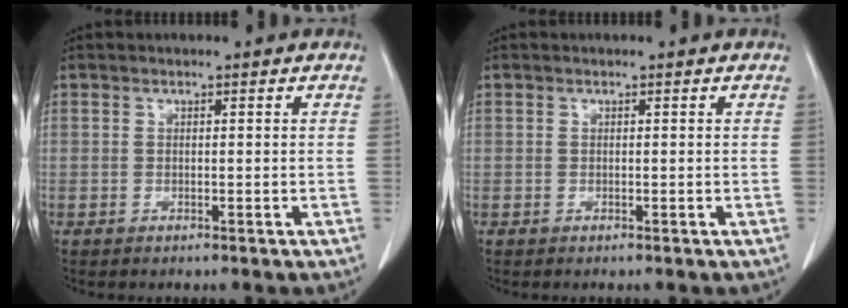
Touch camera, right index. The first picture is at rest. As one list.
[{"total": 0.0}]